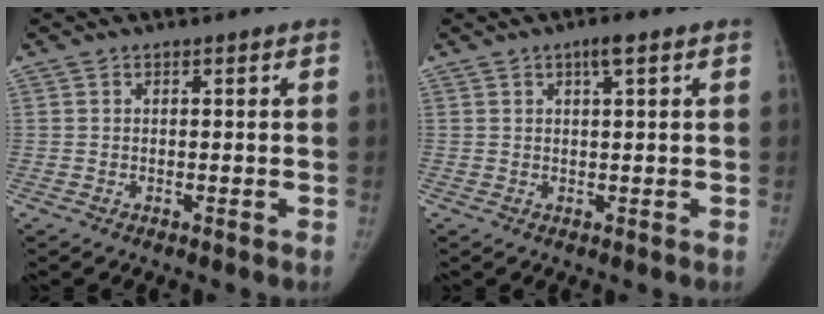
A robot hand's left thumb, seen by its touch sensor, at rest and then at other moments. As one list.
[{"total": 2.5, "force": [1.3, 0.4, 2.1], "torque": [-0.037, 0.000, 0.022]}]